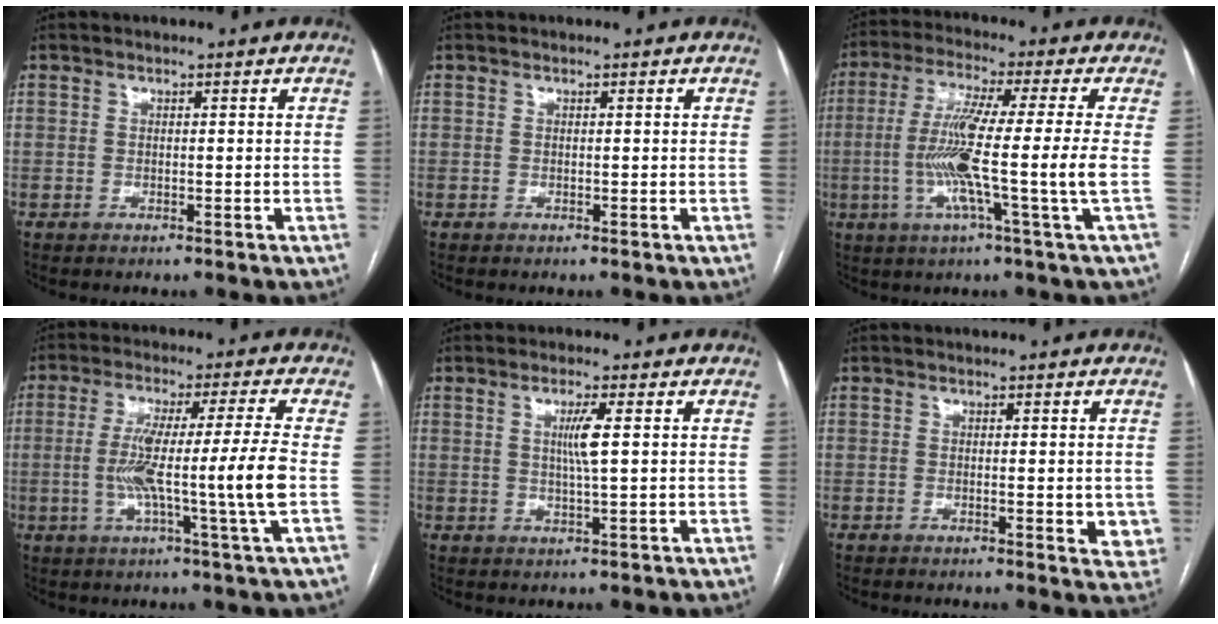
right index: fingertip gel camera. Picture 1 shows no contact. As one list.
[{"total": 0.0}, {"total": 12.7, "force": [-2.0, -1.9, 12.4], "torque": [-0.232, -0.015, -0.045]}, {"total": 12.5, "force": [-1.7, -1.8, 12.2], "torque": [-0.218, -0.007, -0.033]}, {"total": 3.7, "force": [0.8, -0.3, 3.7], "torque": [-0.069, -0.003, 0.013]}, {"total": 4.2, "force": [-0.7, 1.4, 3.9], "torque": [-0.036, -0.005, -0.010]}]